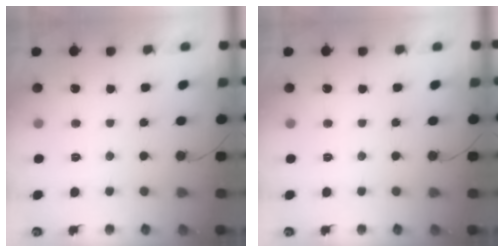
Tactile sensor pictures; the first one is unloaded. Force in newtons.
{"total": 0.0}